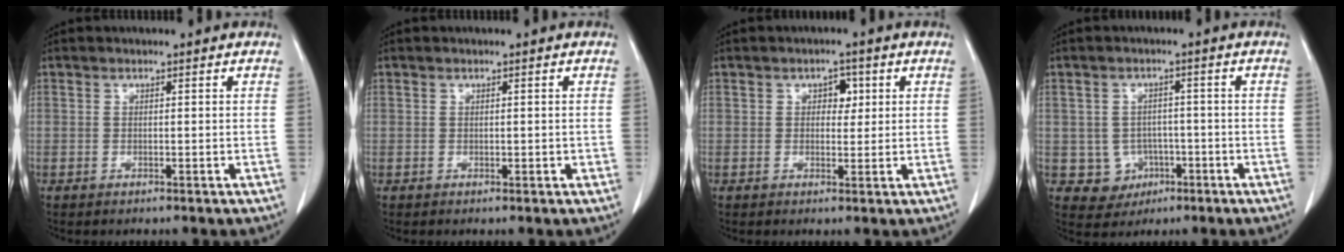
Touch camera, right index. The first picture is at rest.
{"total": 0.7, "force": [-0.1, 0.5, 0.5], "torque": [-0.006, 0.001, 0.002]}
{"total": 2.7, "force": [0.8, 1.8, 1.8], "torque": [-0.020, 0.007, 0.010]}
{"total": 5.0, "force": [-1.4, 4.8, 0.8], "torque": [-0.012, 0.007, -0.009]}